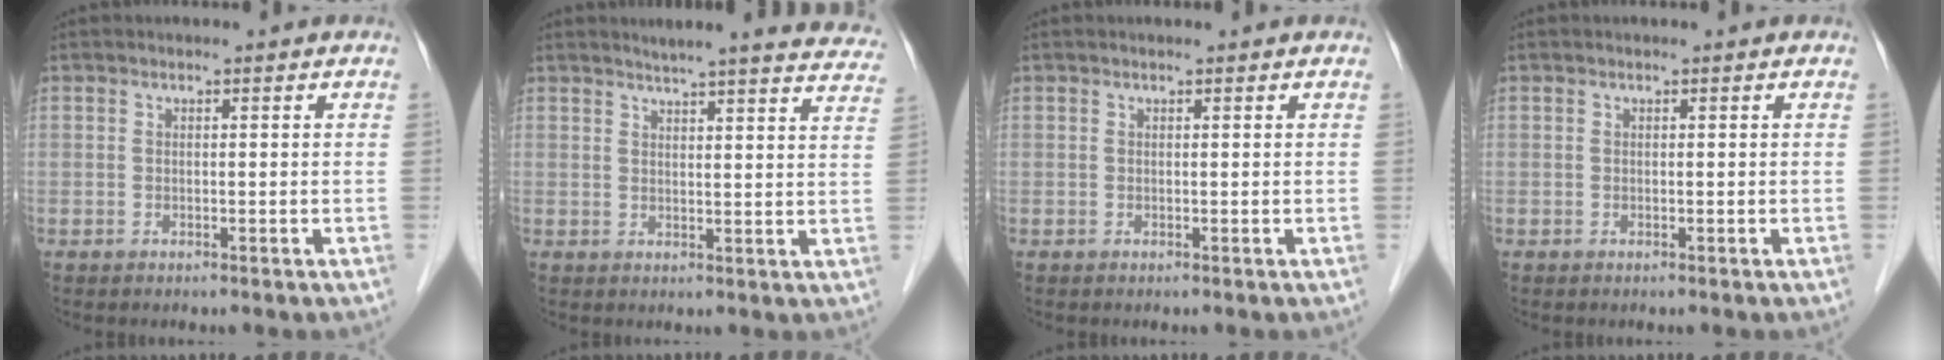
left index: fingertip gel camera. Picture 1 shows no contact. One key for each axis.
{"total": 18.9, "fx": 17.4, "fy": 1.8, "fz": 7.2, "tx": -0.089, "ty": -0.035, "tz": 0.193}
{"total": 0.6, "fx": 0.5, "fy": 0.0, "fz": 0.2, "tx": -0.003, "ty": 0.006, "tz": 0.008}
{"total": 0.0}